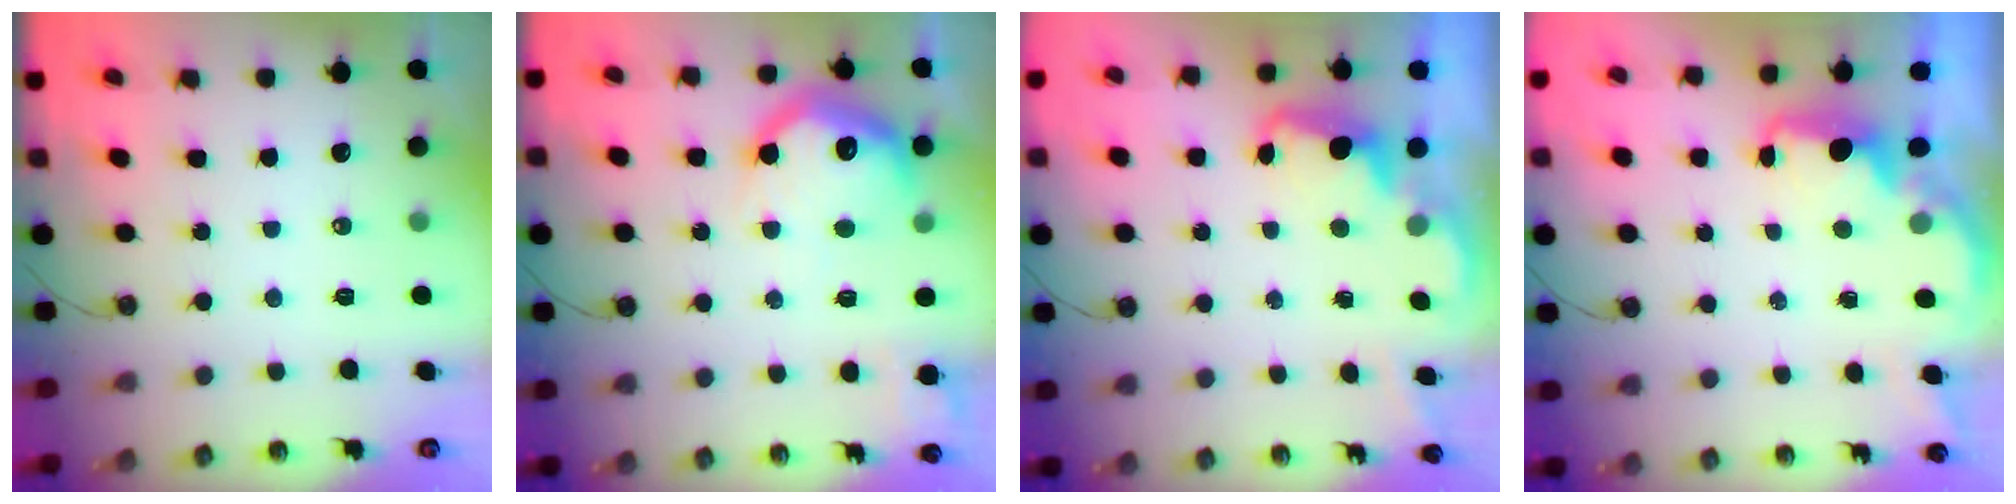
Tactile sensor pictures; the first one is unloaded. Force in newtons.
{"total": 17.0, "press": 17.0, "slide": 1.4}
{"total": 2.2, "press": 2.1, "slide": 0.7}
{"total": 2.3, "press": 2.1, "slide": 0.8}